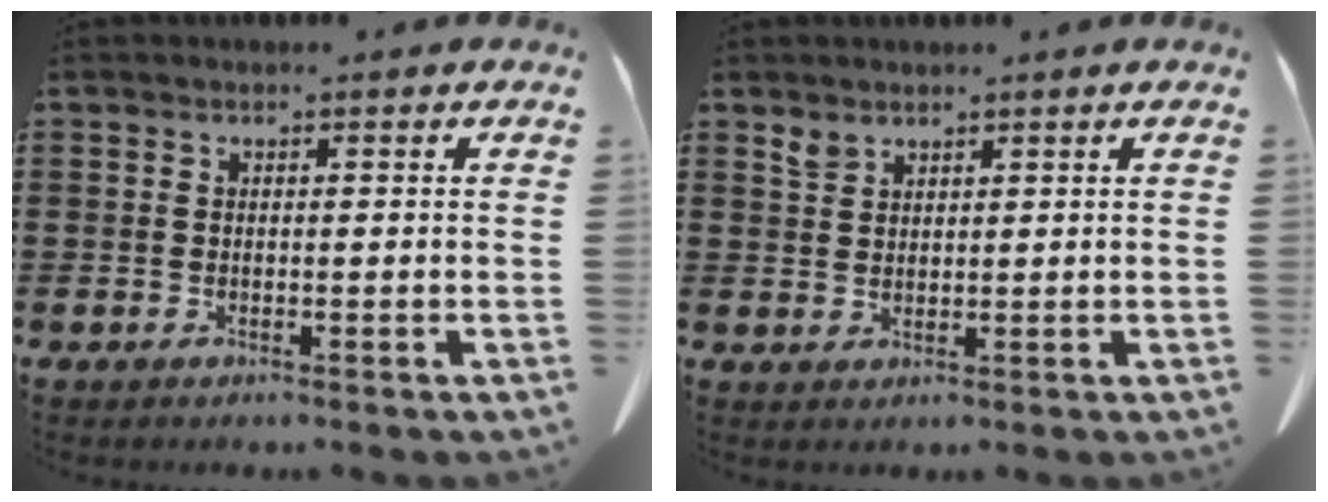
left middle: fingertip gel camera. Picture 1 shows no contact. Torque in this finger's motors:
{"motor_torque": [0.23, 0.17, -0.09, -0.03]}